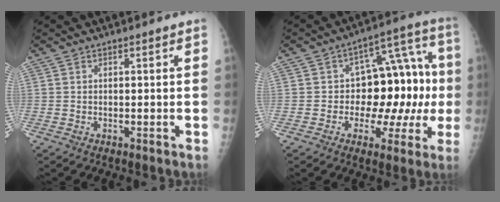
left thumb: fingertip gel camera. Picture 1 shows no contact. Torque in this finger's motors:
{"motor_torque": [0.24, 0.33, 0.01, -0.02, 0.03]}